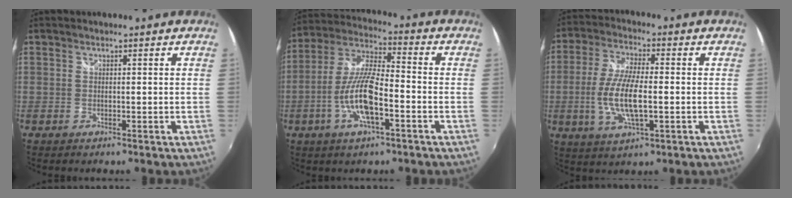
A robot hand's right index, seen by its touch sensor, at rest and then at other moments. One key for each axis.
{"total": 12.4, "fx": -4.4, "fy": 3.2, "fz": 11.2, "tx": -0.236, "ty": -0.001, "tz": -0.085}
{"total": 11.0, "fx": -1.6, "fy": 3.5, "fz": 10.3, "tx": -0.213, "ty": -0.002, "tz": -0.033}